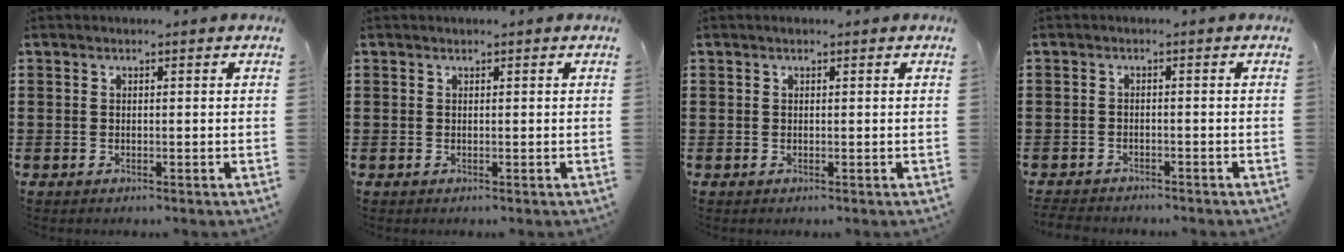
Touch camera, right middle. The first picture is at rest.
{"total": 0.0}
{"total": 0.0}
{"total": 1.8, "force": [-1.8, 0.2, 0.0], "torque": [-0.006, -0.001, -0.039]}